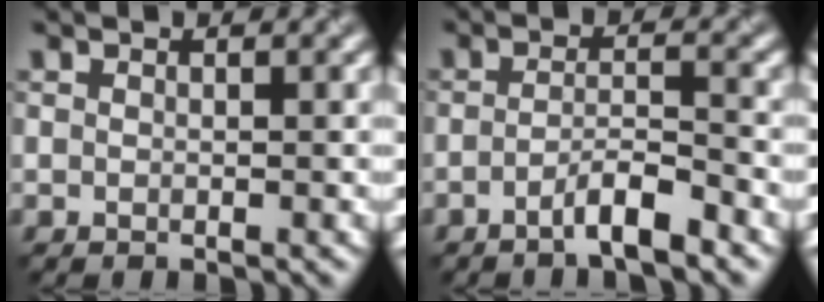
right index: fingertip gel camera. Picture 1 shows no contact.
{"total": 3.3, "force": [-2.1, 0.5, 2.5], "torque": [-0.041, 0.007, -0.044]}